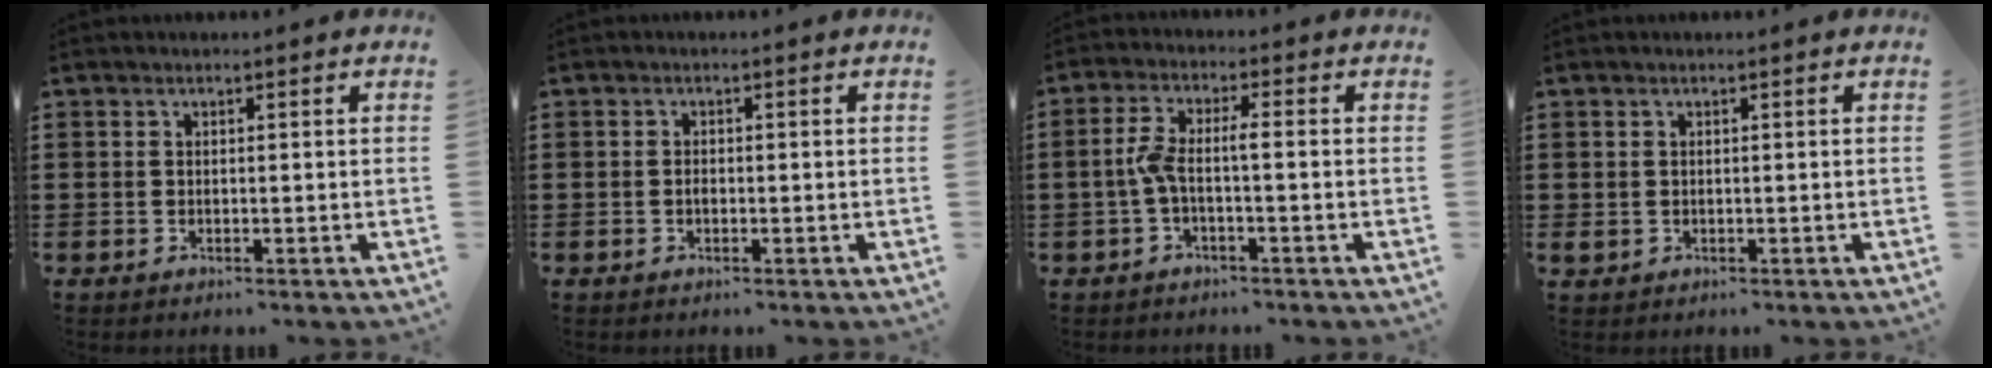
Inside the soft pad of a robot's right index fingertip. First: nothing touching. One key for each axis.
{"total": 0.8, "fx": -0.3, "fy": 0.4, "fz": 0.6, "tx": -0.013, "ty": -0.004, "tz": -0.006}
{"total": 4.3, "fx": -1.1, "fy": 0.8, "fz": 4.1, "tx": -0.098, "ty": -0.005, "tz": -0.029}
{"total": 0.7, "fx": 0.0, "fy": 0.6, "fz": 0.2, "tx": -0.007, "ty": 0.004, "tz": 0.000}